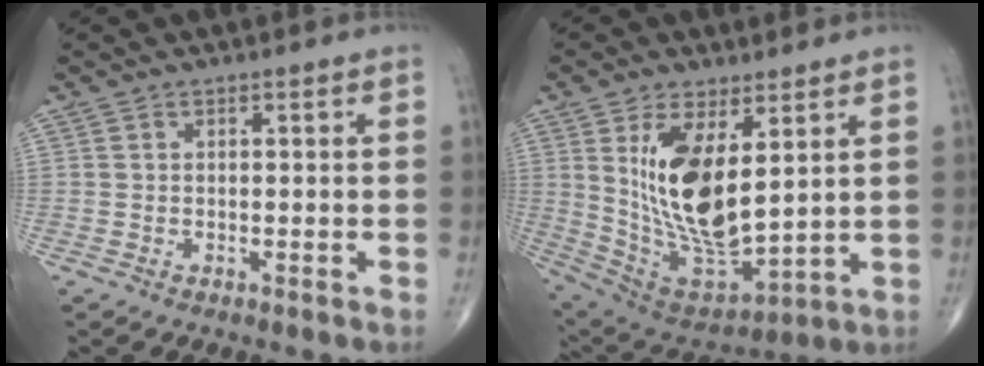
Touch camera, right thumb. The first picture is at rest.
{"total": 17.6, "force": [4.5, 7.9, 15.1], "torque": [-0.261, -0.032, 0.107]}